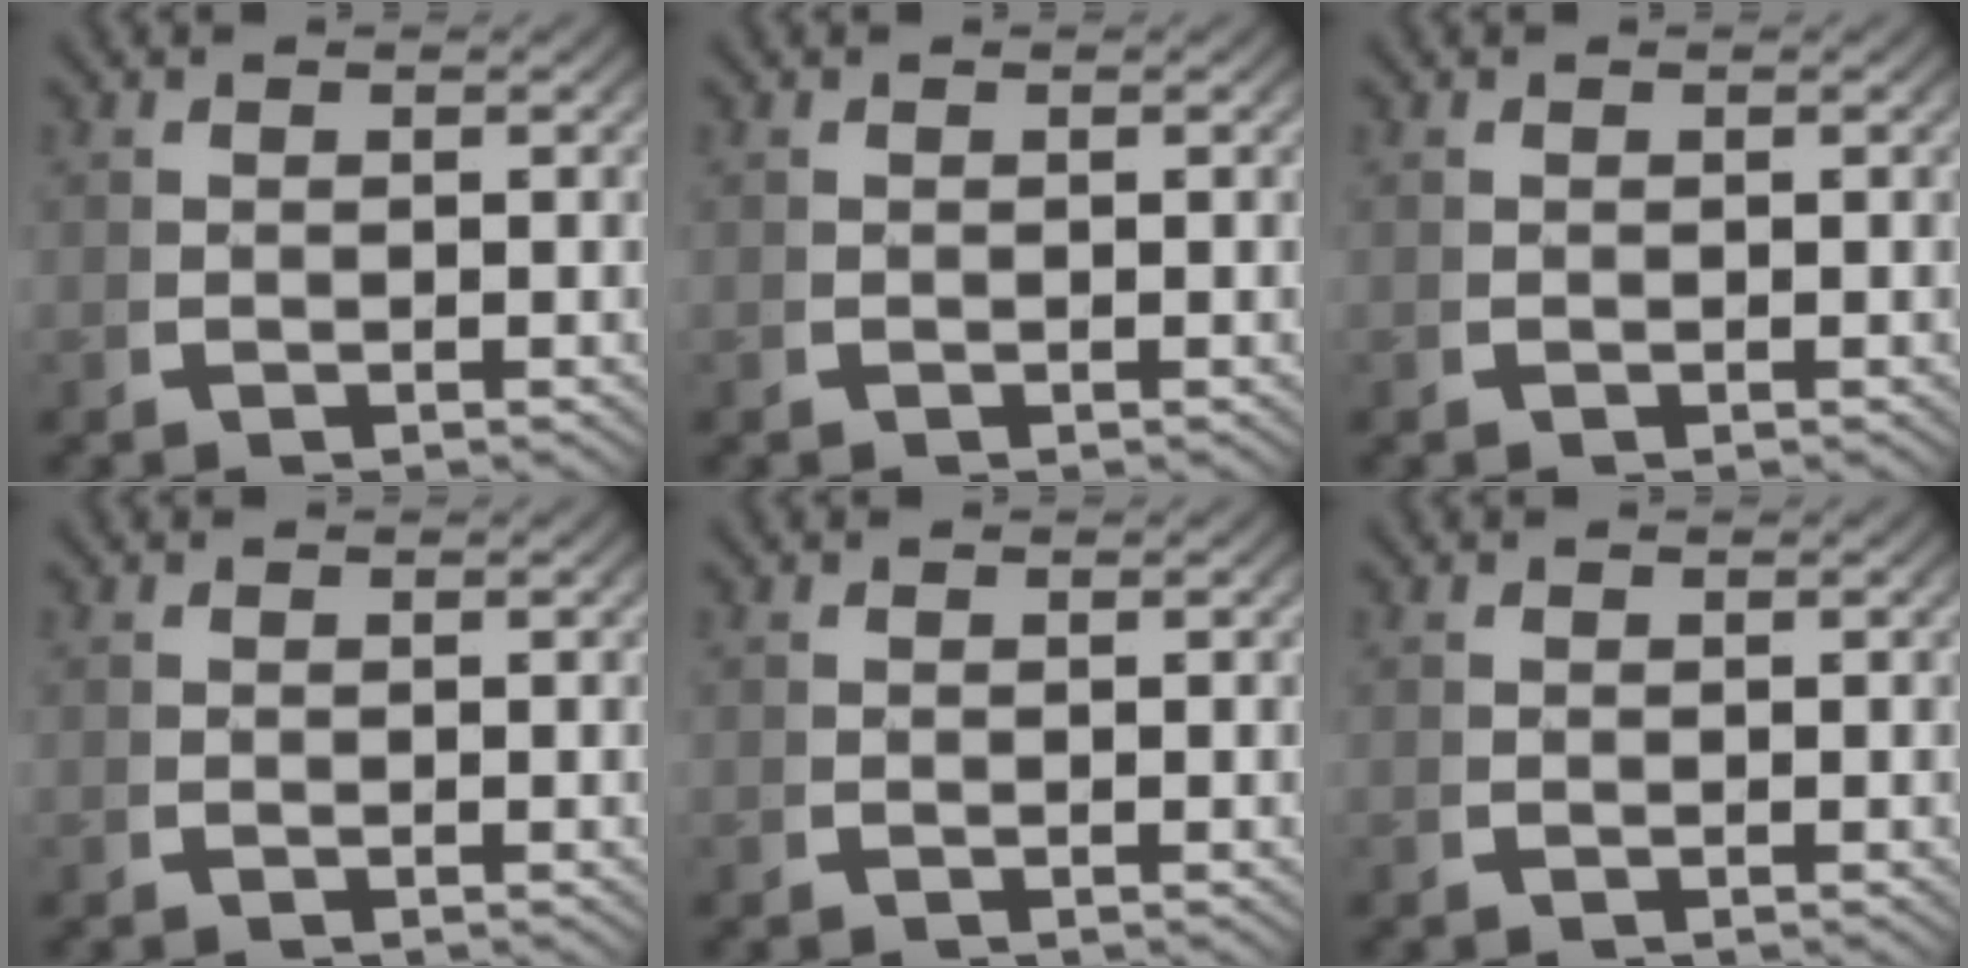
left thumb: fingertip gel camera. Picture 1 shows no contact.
{"total": 0.0}
{"total": 0.0}
{"total": 0.0}
{"total": 0.0}
{"total": 0.0}